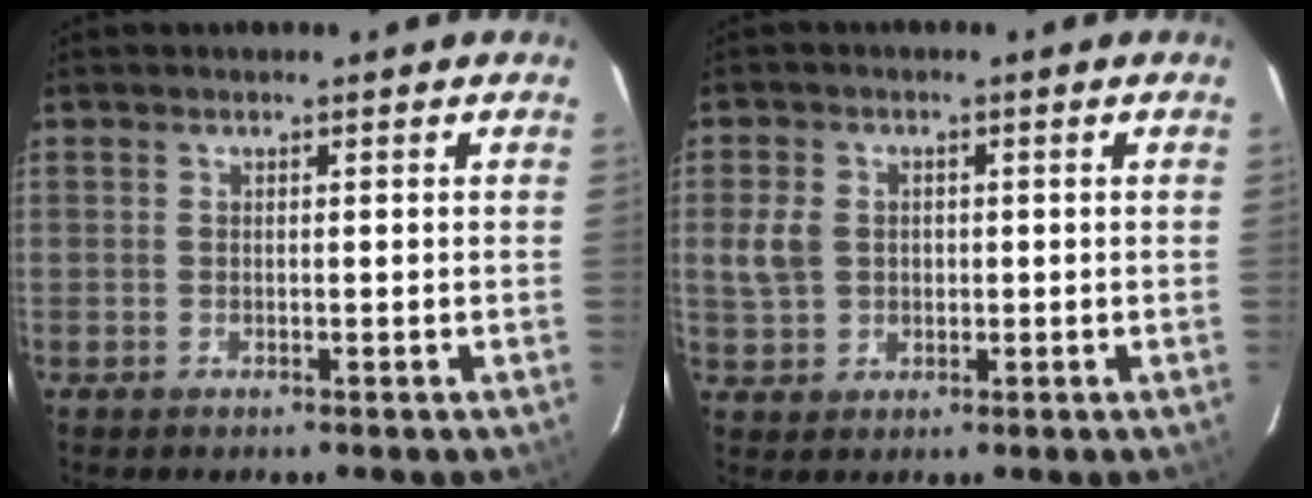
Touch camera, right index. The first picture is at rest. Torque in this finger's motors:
{"motor_torque": [0.60, 0.01, 0.37, 0.07]}